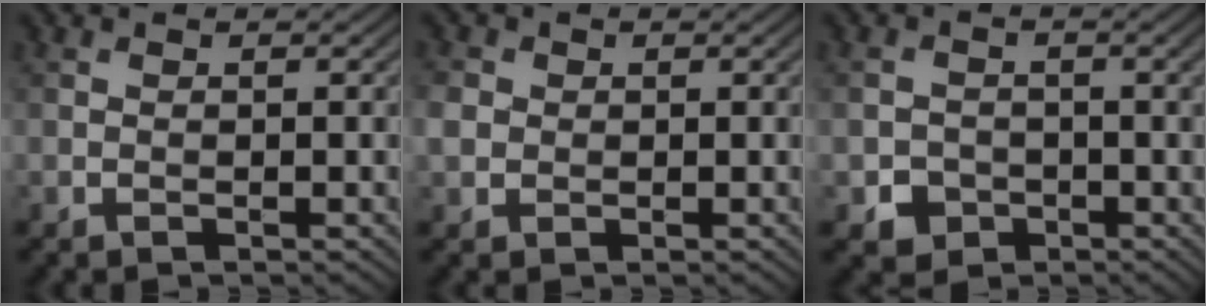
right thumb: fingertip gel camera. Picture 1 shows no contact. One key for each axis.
{"total": 2.6, "fx": 0.0, "fy": 2.4, "fz": 1.1, "tx": -0.036, "ty": 0.003, "tz": -0.004}
{"total": 3.1, "fx": -1.4, "fy": 2.7, "fz": 0.8, "tx": -0.013, "ty": -0.005, "tz": -0.028}